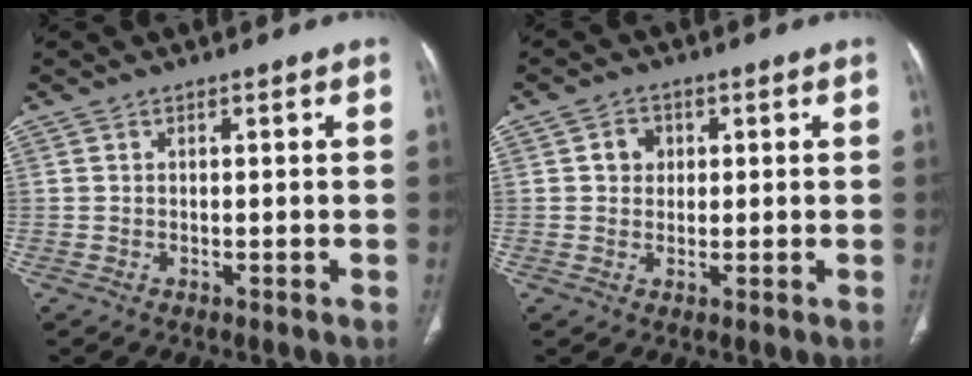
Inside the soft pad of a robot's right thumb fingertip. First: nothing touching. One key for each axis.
{"total": 3.4, "fx": 0.8, "fy": 3.0, "fz": 1.4, "tx": -0.006, "ty": 0.002, "tz": 0.011}